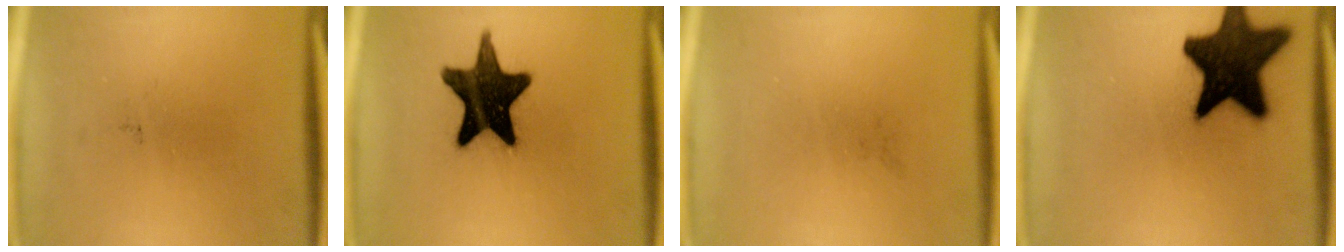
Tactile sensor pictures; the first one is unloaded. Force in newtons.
{"total": 16.6}
{"total": 0.0}
{"total": 18.5}